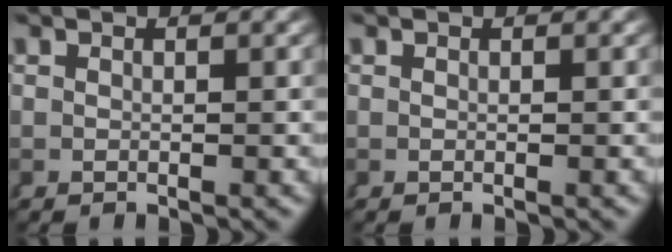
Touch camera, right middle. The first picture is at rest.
{"total": 0.0}